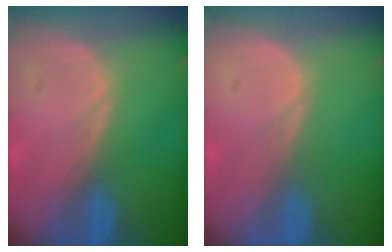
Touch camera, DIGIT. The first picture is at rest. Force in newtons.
{"total": 0.0}